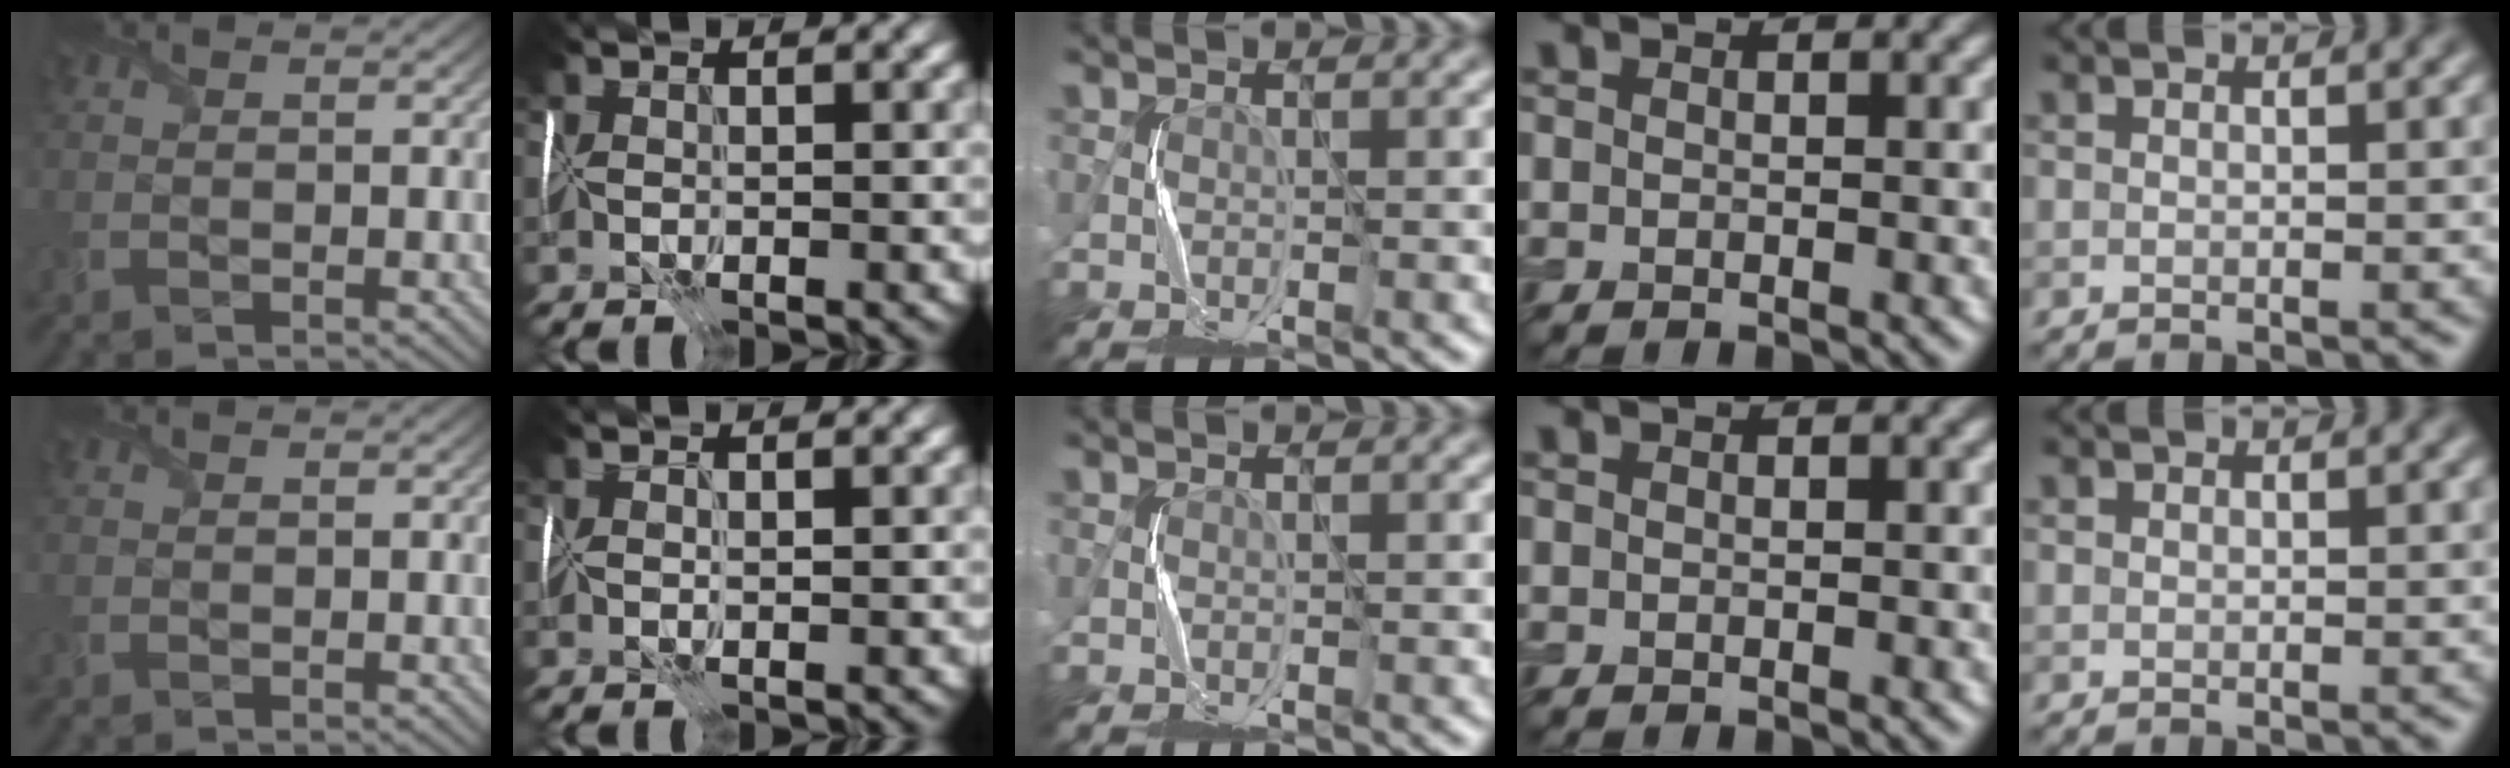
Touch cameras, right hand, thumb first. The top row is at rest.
{"index": {"total": 2.0, "force": [0.2, -1.3, -1.5], "torque": [0.030, -0.002, 0.005]}}